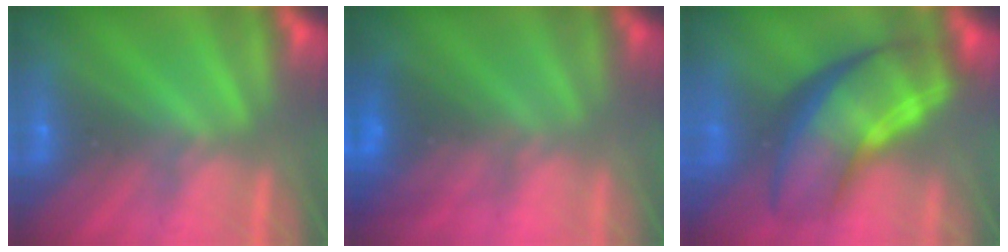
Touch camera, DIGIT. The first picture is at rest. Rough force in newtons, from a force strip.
{"total": 2.3}
{"total": 7.8}